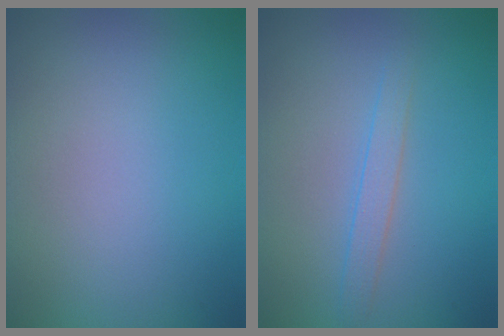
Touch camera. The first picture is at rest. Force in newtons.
{"total": 1.6, "press": 1.6, "slide": 0.1}